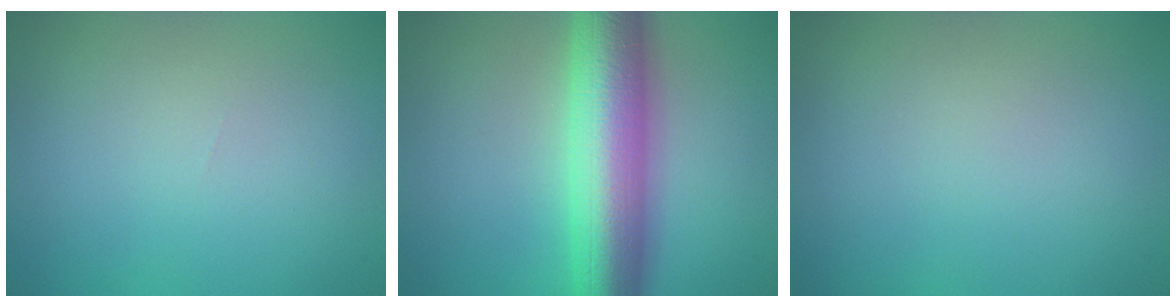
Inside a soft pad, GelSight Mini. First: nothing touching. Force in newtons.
{"total": 10.1, "press": 10.0, "slide": 0.2}
{"total": 0.0}